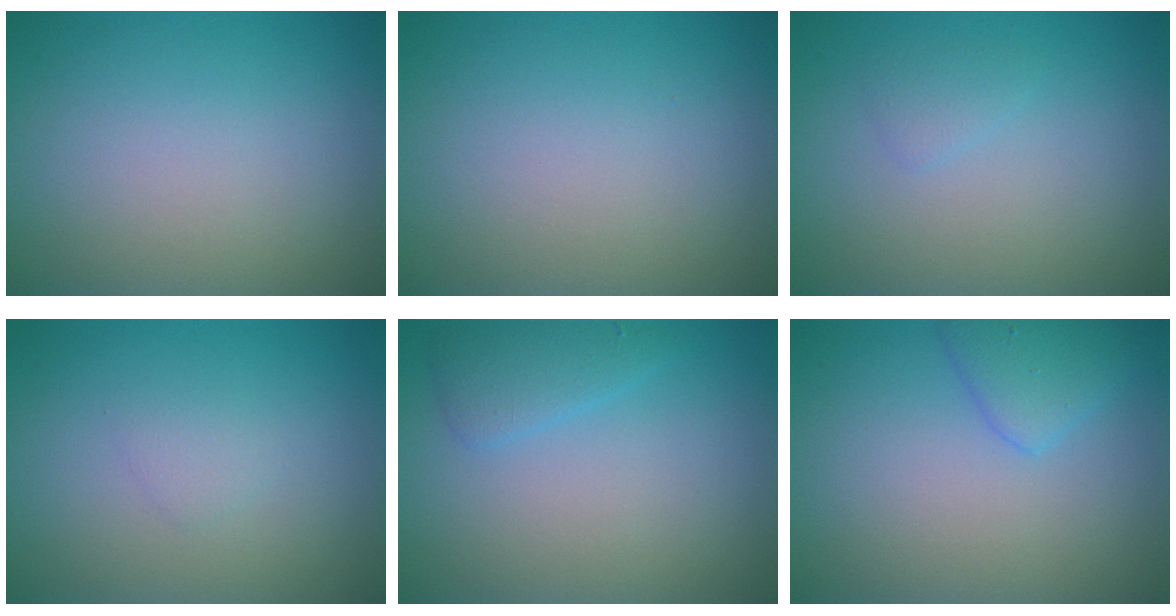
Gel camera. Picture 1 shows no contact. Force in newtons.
{"total": 0.0}
{"total": 0.9, "press": 0.9, "slide": 0.0}
{"total": 0.9, "press": 0.9, "slide": 0.1}
{"total": 1.9, "press": 1.9, "slide": 0.1}
{"total": 2.3, "press": 2.3, "slide": 0.1}